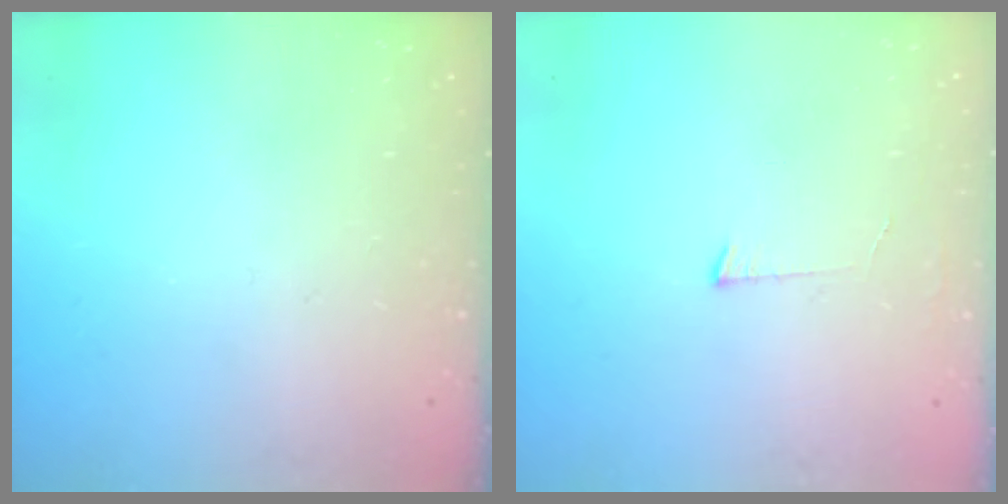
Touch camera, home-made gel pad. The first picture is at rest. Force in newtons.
{"total": 3.0, "press": 3.0, "slide": 0.3}